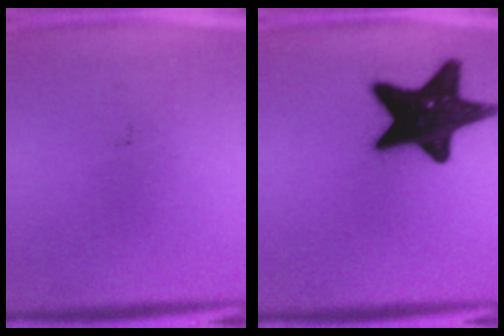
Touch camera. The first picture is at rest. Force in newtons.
{"total": 19.4}